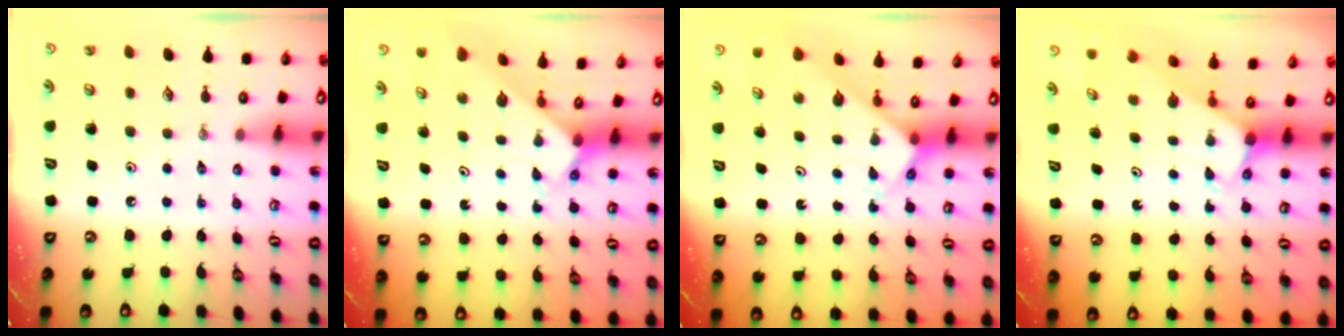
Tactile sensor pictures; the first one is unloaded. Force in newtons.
{"total": 2.1, "press": 2.1, "slide": 0.2}
{"total": 3.3, "press": 3.3, "slide": 0.1}
{"total": 2.9, "press": 2.9, "slide": 0.0}